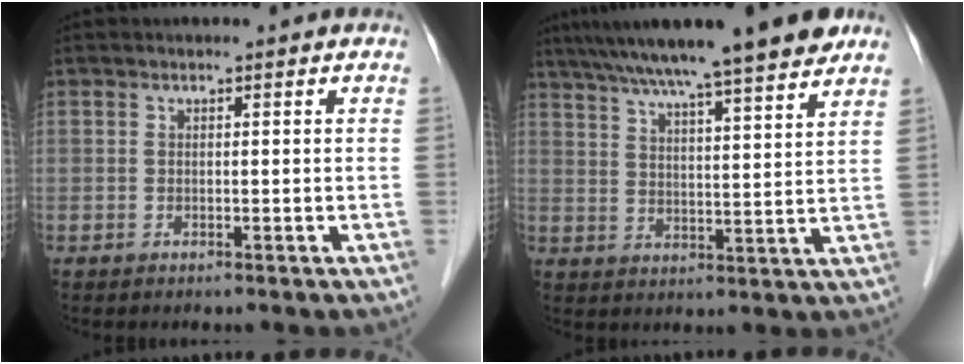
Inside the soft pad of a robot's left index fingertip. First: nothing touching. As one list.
[{"total": 17.1, "force": [14.0, 0.5, 9.9], "torque": [-0.160, 0.025, 0.204]}]